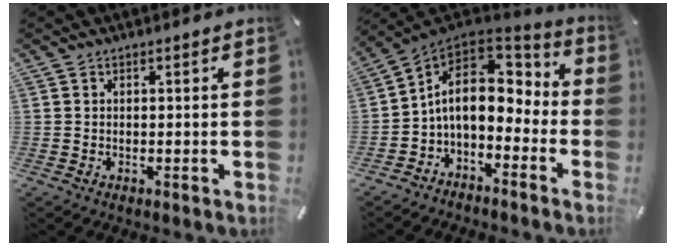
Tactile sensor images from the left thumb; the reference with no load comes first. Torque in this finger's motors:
{"motor_torque": [0.45, 1.50, 0.60, -0.11, 0.48]}